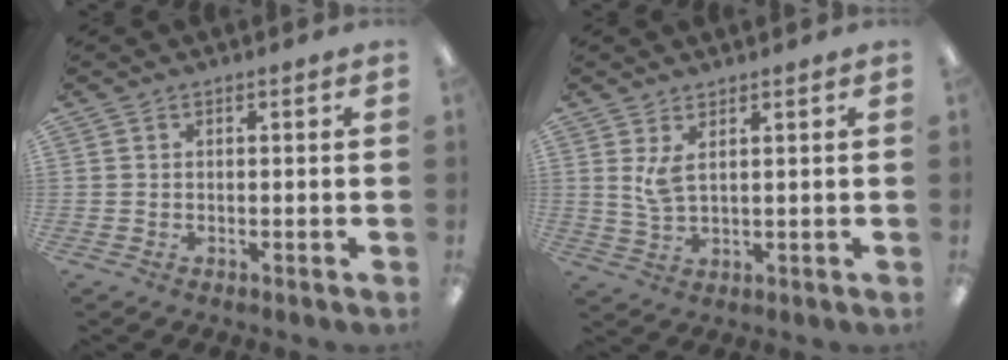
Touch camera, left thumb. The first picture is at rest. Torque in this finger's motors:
{"motor_torque": [-0.30, -0.03, -0.15, 0.12, 0.08]}